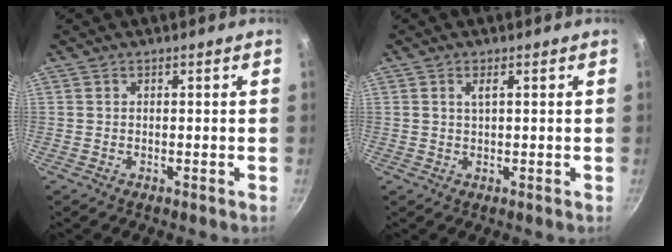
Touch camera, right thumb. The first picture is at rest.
{"total": 1.6, "force": [0.6, 0.5, 1.4], "torque": [-0.026, 0.001, 0.012]}